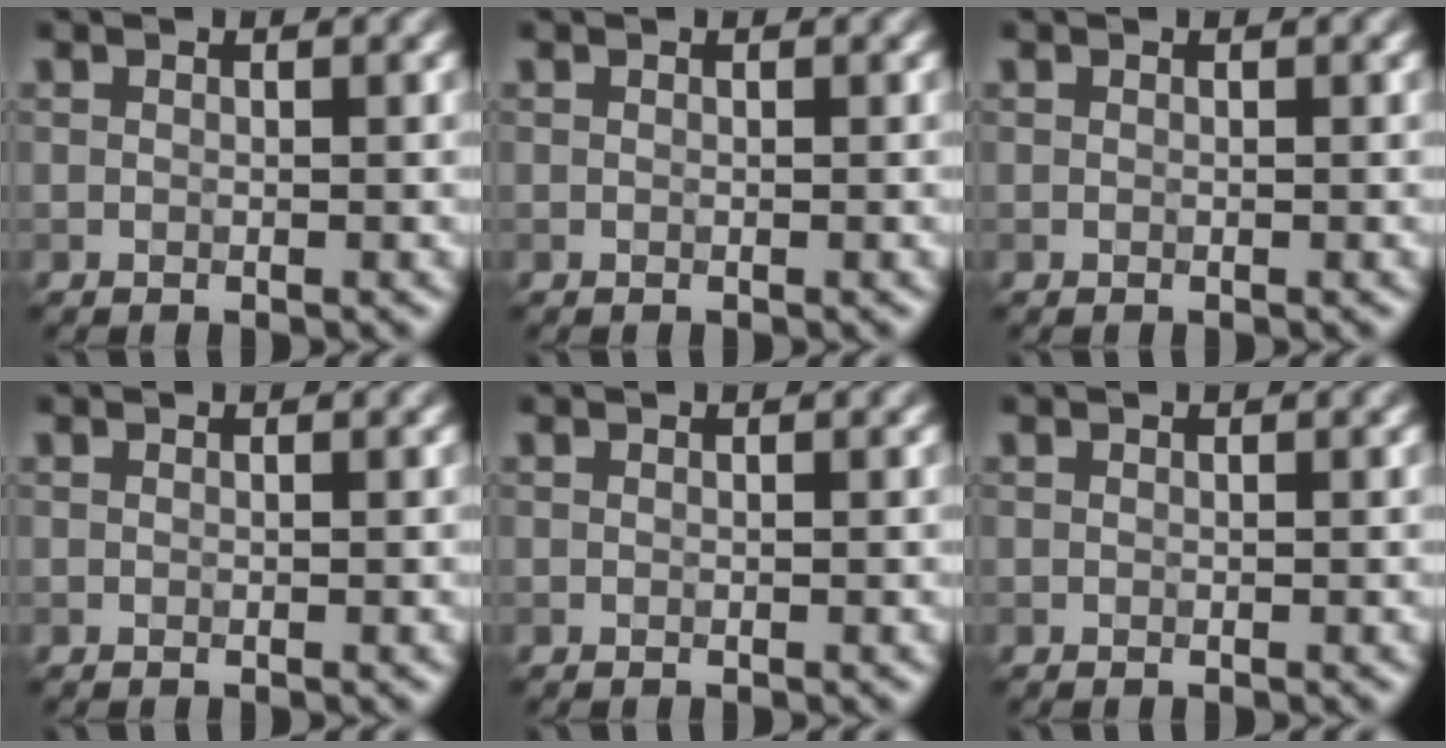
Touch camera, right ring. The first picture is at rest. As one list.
[{"total": 0.0}, {"total": 0.0}, {"total": 0.0}, {"total": 0.0}, {"total": 0.0}]